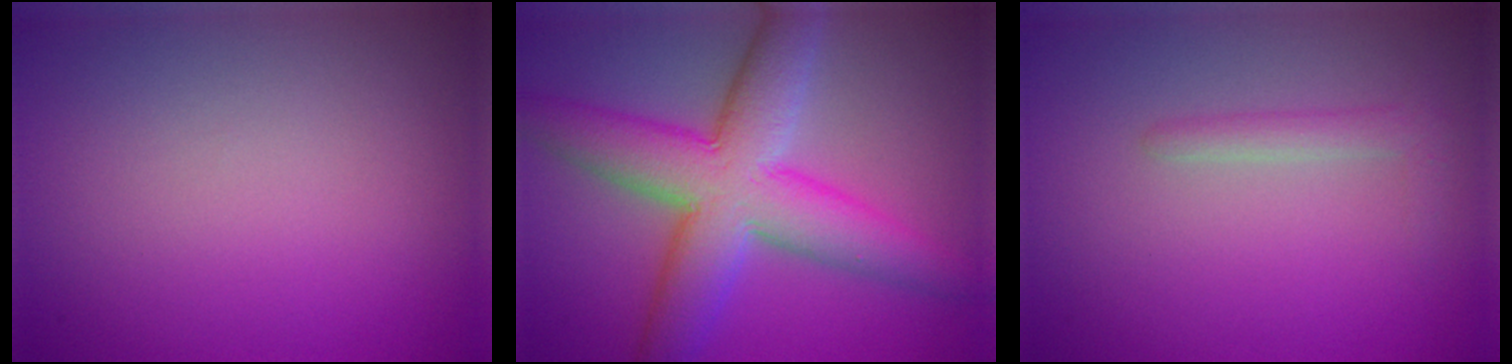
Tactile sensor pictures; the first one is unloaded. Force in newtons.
{"total": 9.7, "press": 9.7, "slide": 0.3}
{"total": 1.5, "press": 1.5, "slide": 0.2}